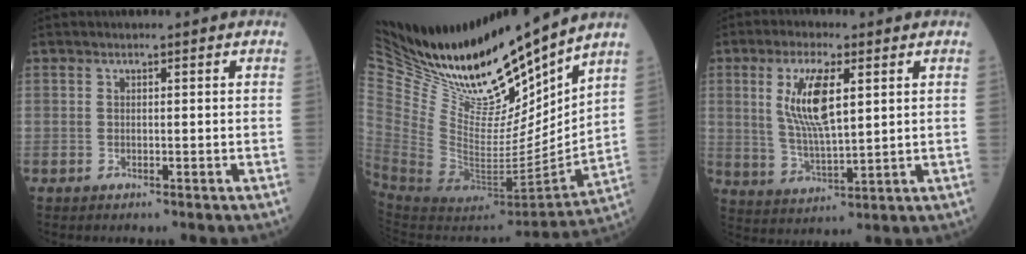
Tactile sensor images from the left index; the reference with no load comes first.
{"total": 24.0, "force": [22.3, 3.8, 8.1], "torque": [-0.168, -0.069, 0.396]}
{"total": 9.2, "force": [2.8, 2.2, 8.5], "torque": [-0.182, -0.004, 0.057]}